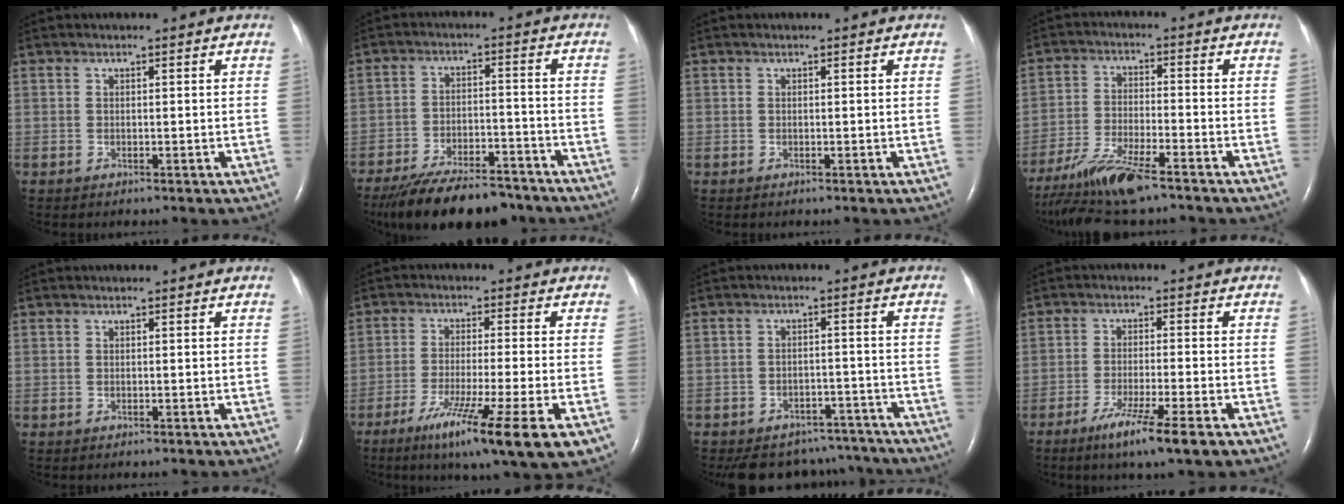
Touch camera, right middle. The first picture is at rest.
{"total": 15.6, "force": [-13.0, 4.5, 7.2], "torque": [-0.127, -0.008, -0.202]}
{"total": 0.0}
{"total": 11.0, "force": [-8.6, 1.4, 6.8], "torque": [-0.134, -0.030, -0.153]}
{"total": 0.0}
{"total": 14.0, "force": [-7.4, -0.5, 11.9], "torque": [-0.178, -0.042, -0.119]}
{"total": 11.5, "force": [-10.3, 5.1, 1.1], "torque": [-0.014, 0.022, -0.123]}
{"total": 8.2, "force": [-5.0, -0.2, 6.6], "torque": [-0.116, -0.022, -0.083]}